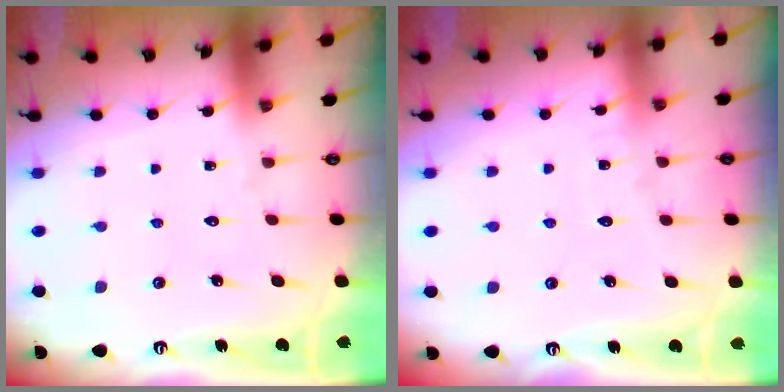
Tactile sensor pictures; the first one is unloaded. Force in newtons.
{"total": 2.9, "press": 2.9, "slide": 0.3}